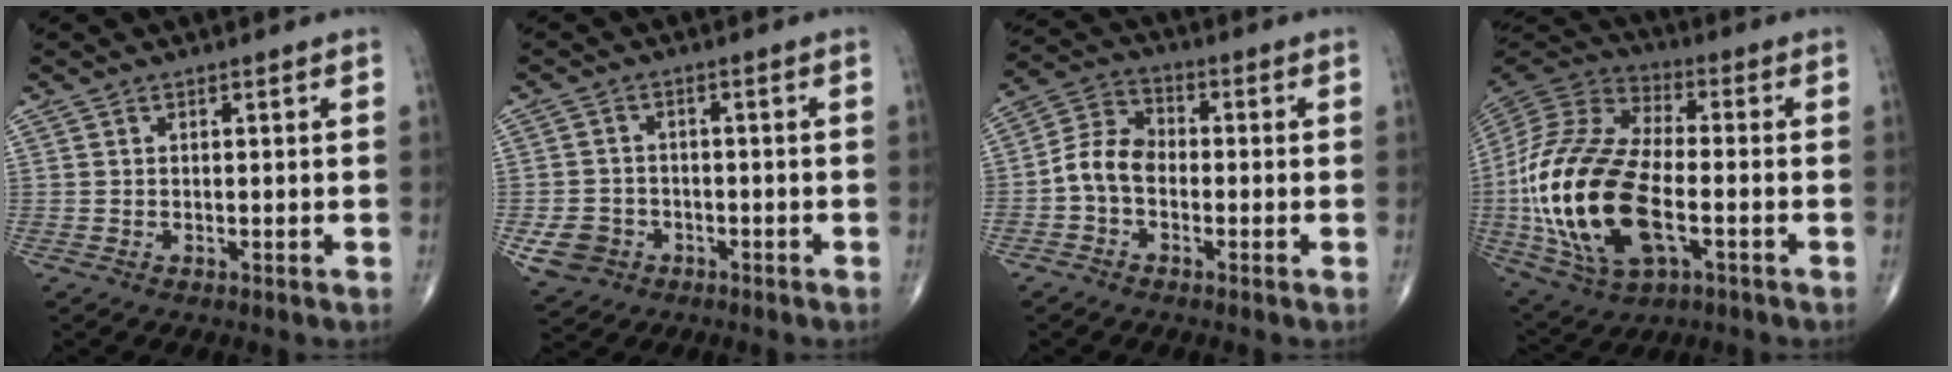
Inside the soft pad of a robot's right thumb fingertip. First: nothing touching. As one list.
[{"total": 6.0, "force": [-2.4, 5.1, 2.0], "torque": [-0.030, 0.014, -0.035]}, {"total": 7.3, "force": [-1.7, 5.2, 4.8], "torque": [-0.078, 0.029, -0.048]}, {"total": 26.6, "force": [-5.1, 13.4, 22.4], "torque": [-0.487, 0.004, -0.086]}]